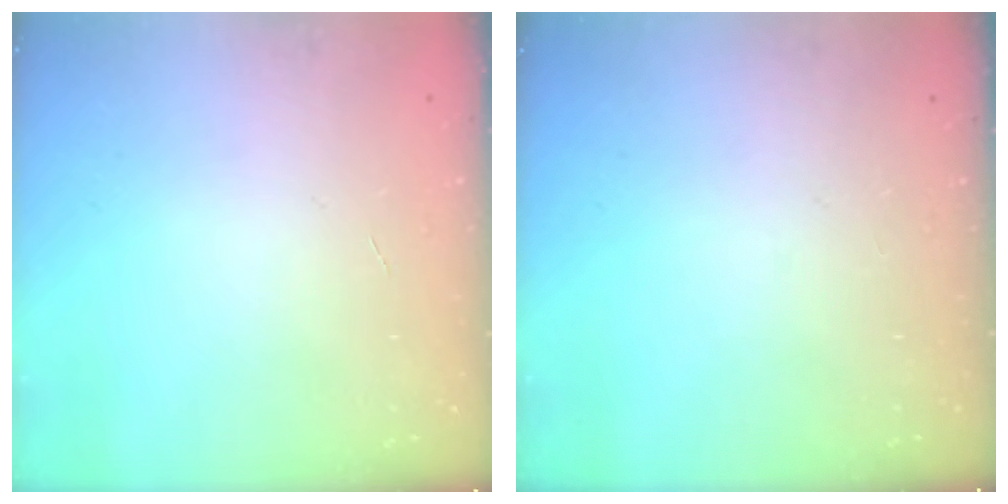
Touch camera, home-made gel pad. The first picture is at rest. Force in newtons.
{"total": 0.0}